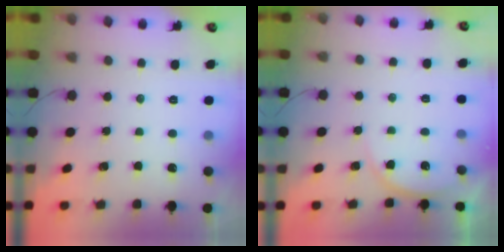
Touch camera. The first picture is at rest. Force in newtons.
{"total": 4.7, "press": 4.6, "slide": 0.6}